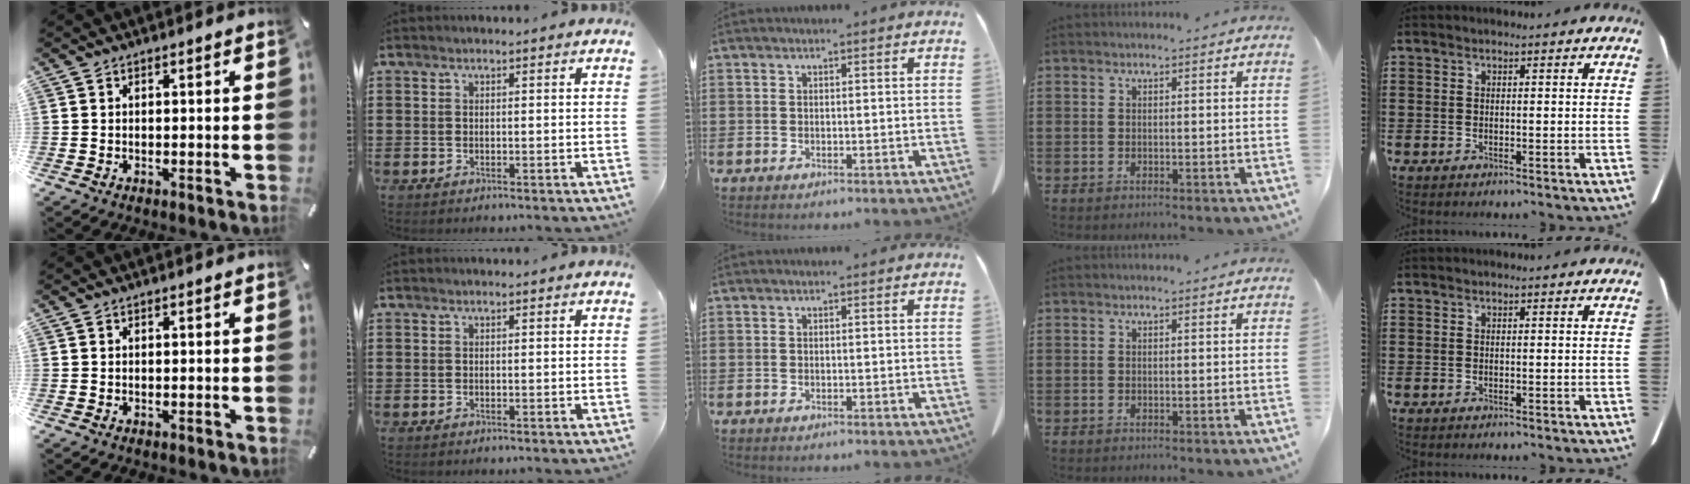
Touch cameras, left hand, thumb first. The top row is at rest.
{}